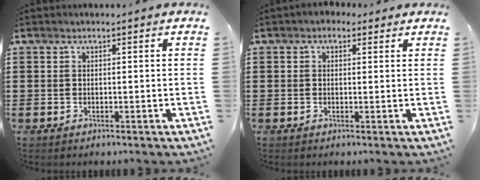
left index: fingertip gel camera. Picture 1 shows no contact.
{"total": 1.4, "force": [0.7, 1.1, 0.6], "torque": [-0.014, 0.008, 0.013]}